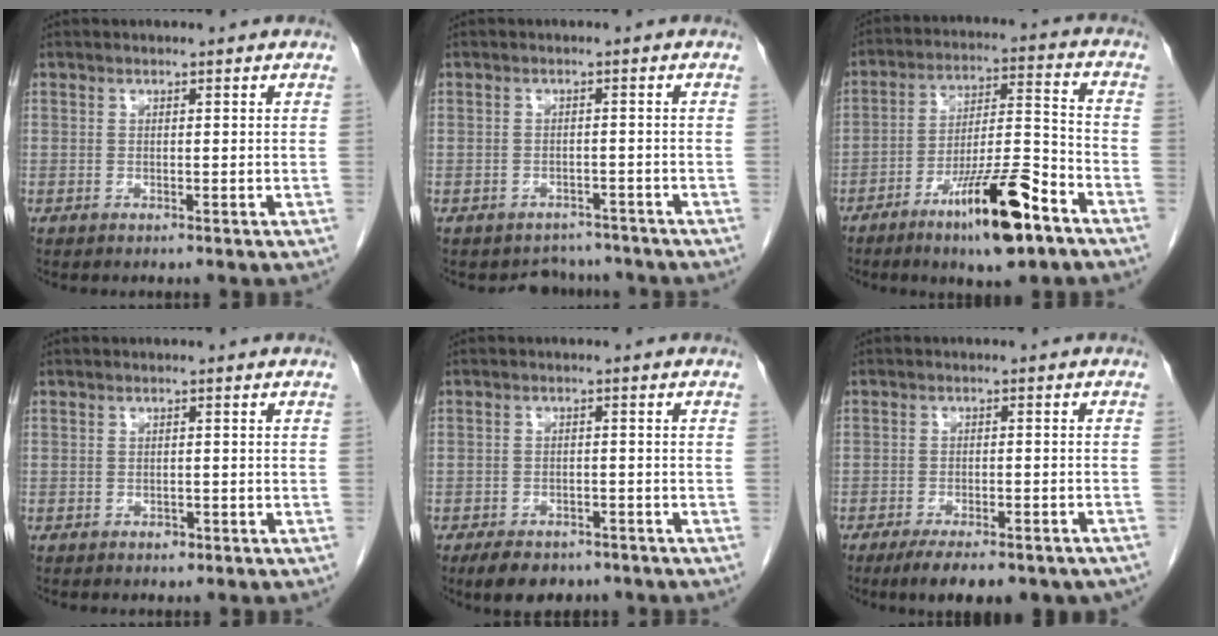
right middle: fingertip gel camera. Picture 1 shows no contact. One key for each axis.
{"total": 4.1, "fx": -3.6, "fy": 1.9, "fz": -0.6, "tx": 0.011, "ty": 0.013, "tz": -0.048}
{"total": 14.0, "fx": -8.4, "fy": 2.0, "fz": 11.0, "tx": -0.190, "ty": -0.006, "tz": -0.140}
{"total": 1.0, "fx": -0.6, "fy": 0.6, "fz": 0.5, "tx": -0.009, "ty": 0.001, "tz": -0.005}
{"total": 6.8, "fx": -5.2, "fy": 3.4, "fz": 2.7, "tx": -0.038, "ty": -0.001, "tz": -0.072}
{"total": 12.5, "fx": -9.9, "fy": 3.5, "fz": 6.7, "tx": -0.081, "ty": -0.003, "tz": -0.127}